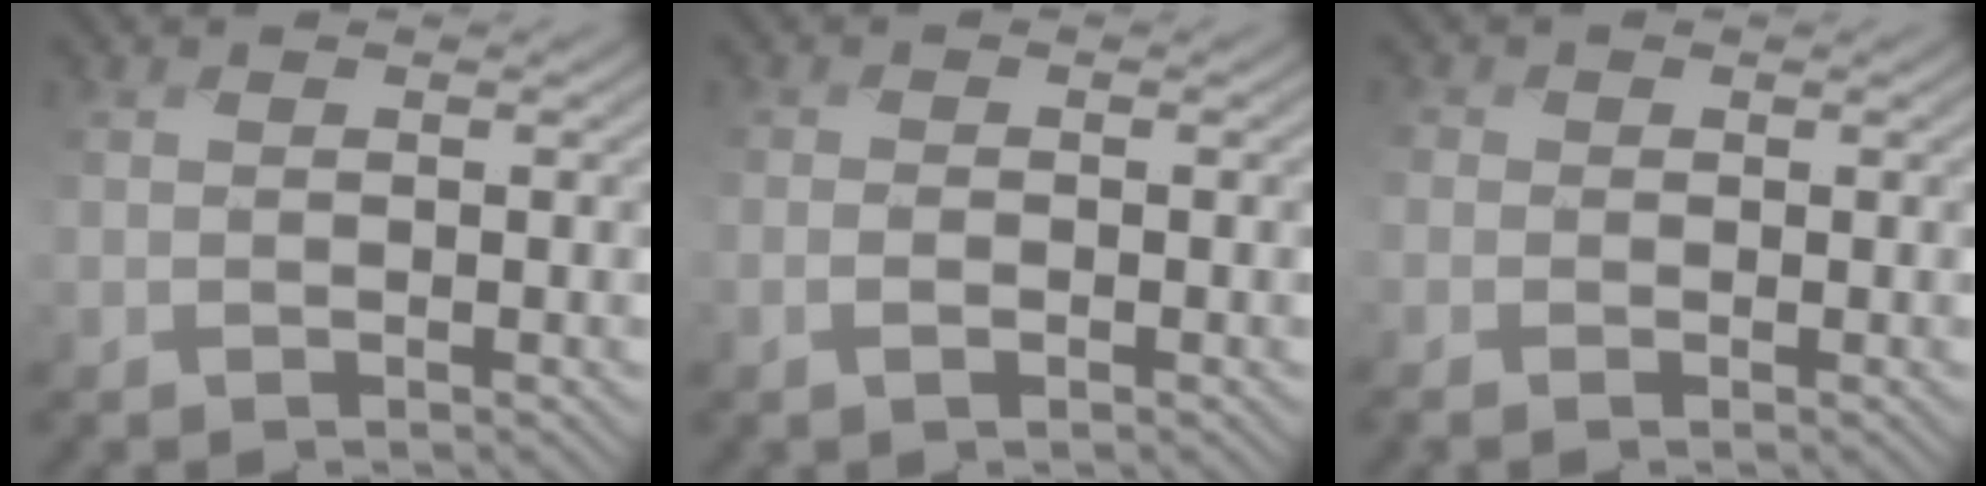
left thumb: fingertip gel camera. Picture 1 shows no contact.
{"total": 1.3, "force": [-0.6, 0.5, 1.0], "torque": [-0.024, 0.000, -0.014]}
{"total": 2.2, "force": [-1.1, 1.7, 0.9], "torque": [-0.025, -0.008, -0.028]}